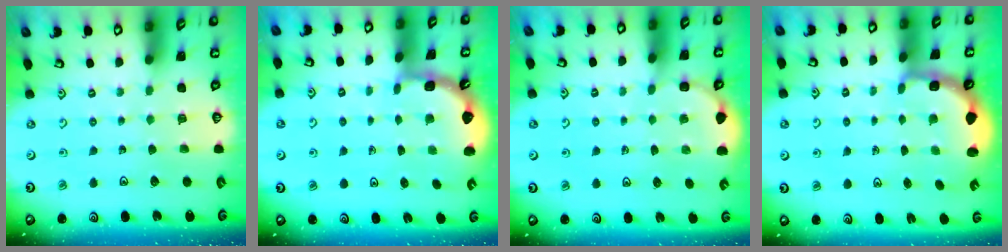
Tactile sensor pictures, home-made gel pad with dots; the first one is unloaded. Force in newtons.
{"total": 2.0, "press": 2.0, "slide": 0.2}
{"total": 3.9, "press": 3.8, "slide": 0.9}
{"total": 3.8, "press": 3.2, "slide": 2.1}